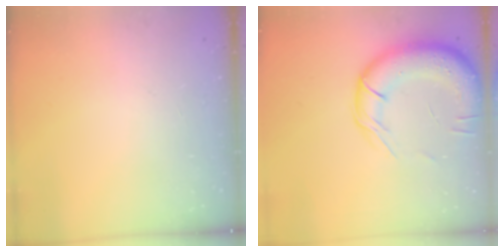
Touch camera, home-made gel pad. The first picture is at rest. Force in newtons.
{"total": 18.1, "press": 17.7, "slide": 3.6}